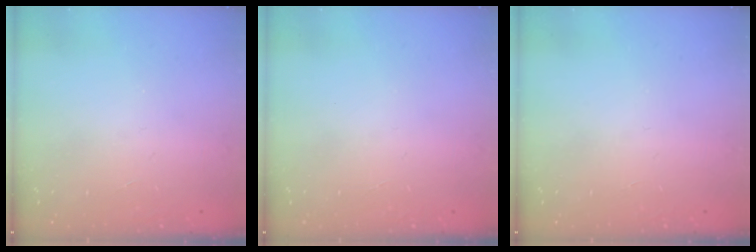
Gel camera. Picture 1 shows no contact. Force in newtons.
{"total": 0.0}
{"total": 0.0}